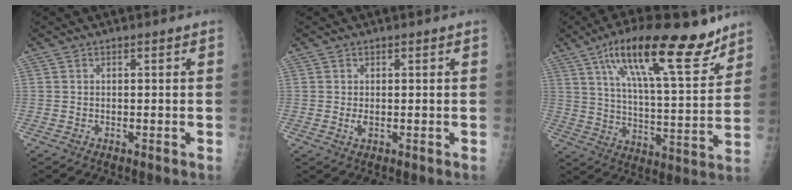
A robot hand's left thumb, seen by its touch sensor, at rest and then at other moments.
{"total": 1.7, "force": [0.2, 0.8, 1.5], "torque": [-0.027, -0.003, 0.006]}
{"total": 22.0, "force": [13.9, 6.2, 15.9], "torque": [-0.233, -0.050, 0.226]}